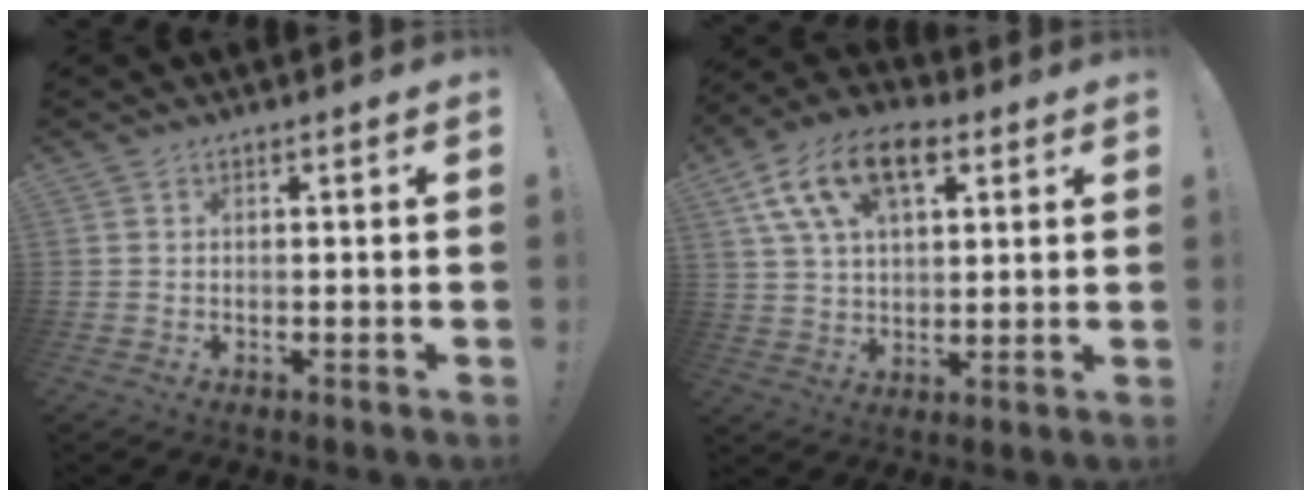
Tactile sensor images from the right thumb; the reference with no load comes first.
{"total": 16.3, "force": [7.5, 9.4, 11.1], "torque": [-0.194, -0.018, 0.138]}